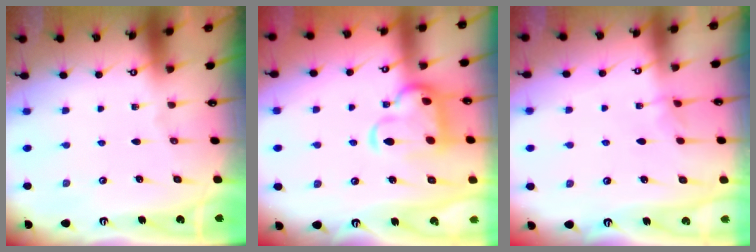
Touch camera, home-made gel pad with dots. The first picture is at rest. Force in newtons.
{"total": 7.8, "press": 7.5, "slide": 1.8}
{"total": 2.7, "press": 2.7, "slide": 0.2}